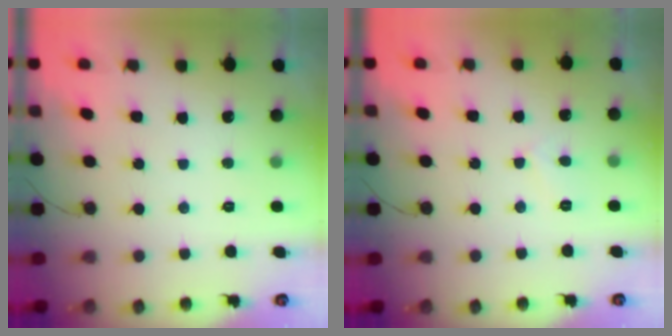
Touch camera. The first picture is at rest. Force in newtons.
{"total": 3.9, "press": 3.9, "slide": 0.4}